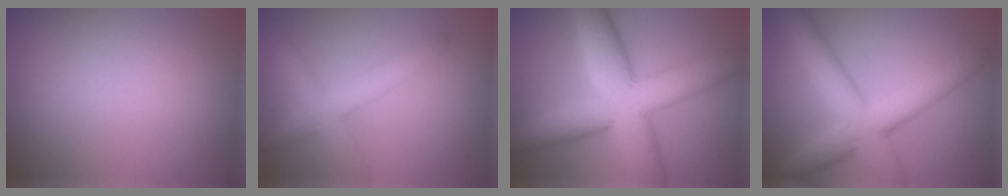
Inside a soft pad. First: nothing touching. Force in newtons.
{"total": 3.9, "press": 3.9, "slide": 0.1}
{"total": 10.2, "press": 10.2, "slide": 0.2}
{"total": 7.2, "press": 7.2, "slide": 0.1}